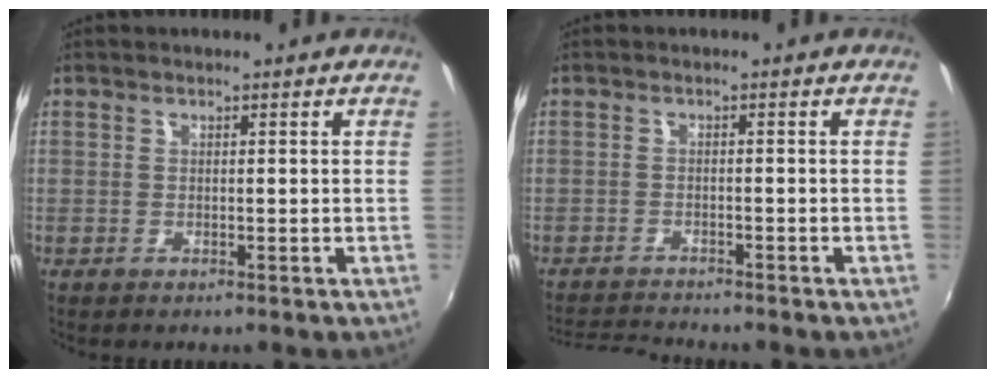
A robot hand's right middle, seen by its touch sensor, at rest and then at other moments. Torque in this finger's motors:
{"motor_torque": [-0.32, -0.30, -0.02, 0.01]}